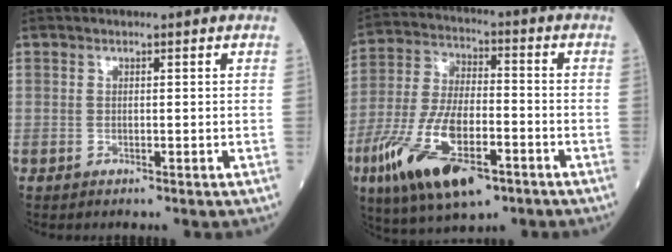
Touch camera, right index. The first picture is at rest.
{"total": 16.6, "force": [-8.0, 6.1, 13.3], "torque": [-0.271, -0.015, -0.138]}